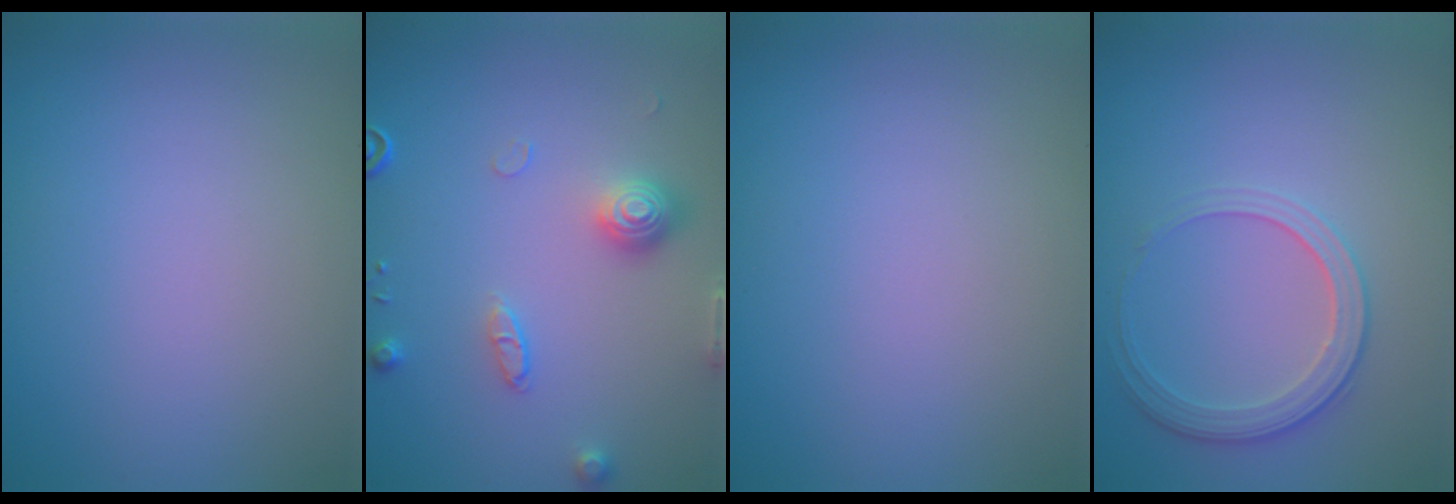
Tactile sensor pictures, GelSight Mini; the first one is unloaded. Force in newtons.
{"total": 3.0, "press": 2.8, "slide": 1.1}
{"total": 0.0}
{"total": 2.7, "press": 2.5, "slide": 1.2}